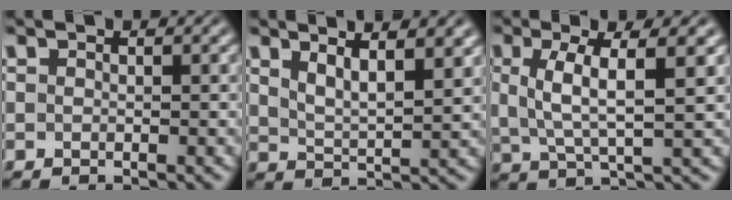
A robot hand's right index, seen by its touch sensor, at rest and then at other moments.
{"total": 4.6, "force": [2.5, 2.1, 3.2], "torque": [-0.041, 0.002, 0.036]}
{"total": 4.1, "force": [0.6, 1.0, 4.0], "torque": [-0.072, -0.008, 0.021]}